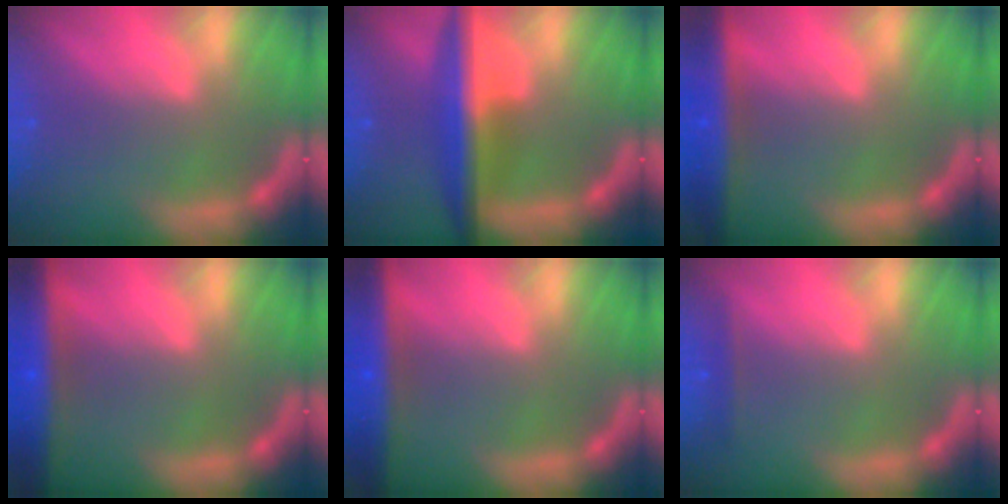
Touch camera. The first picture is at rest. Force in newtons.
{"total": 7.5}
{"total": 7.5}
{"total": 10.0}
{"total": 9.0}
{"total": 1.4}